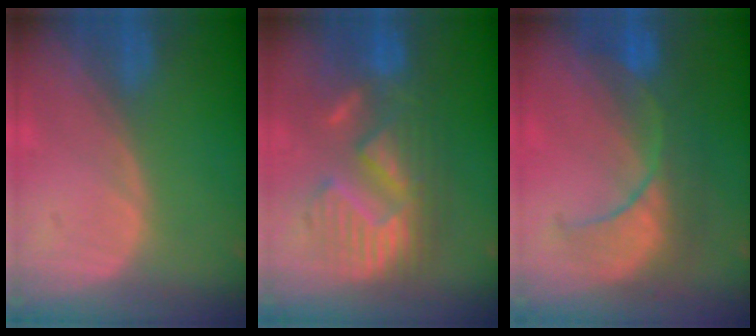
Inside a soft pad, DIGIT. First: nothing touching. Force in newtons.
{"total": 10.4, "press": 10.4, "slide": 0.7}
{"total": 8.3, "press": 8.3, "slide": 0.9}